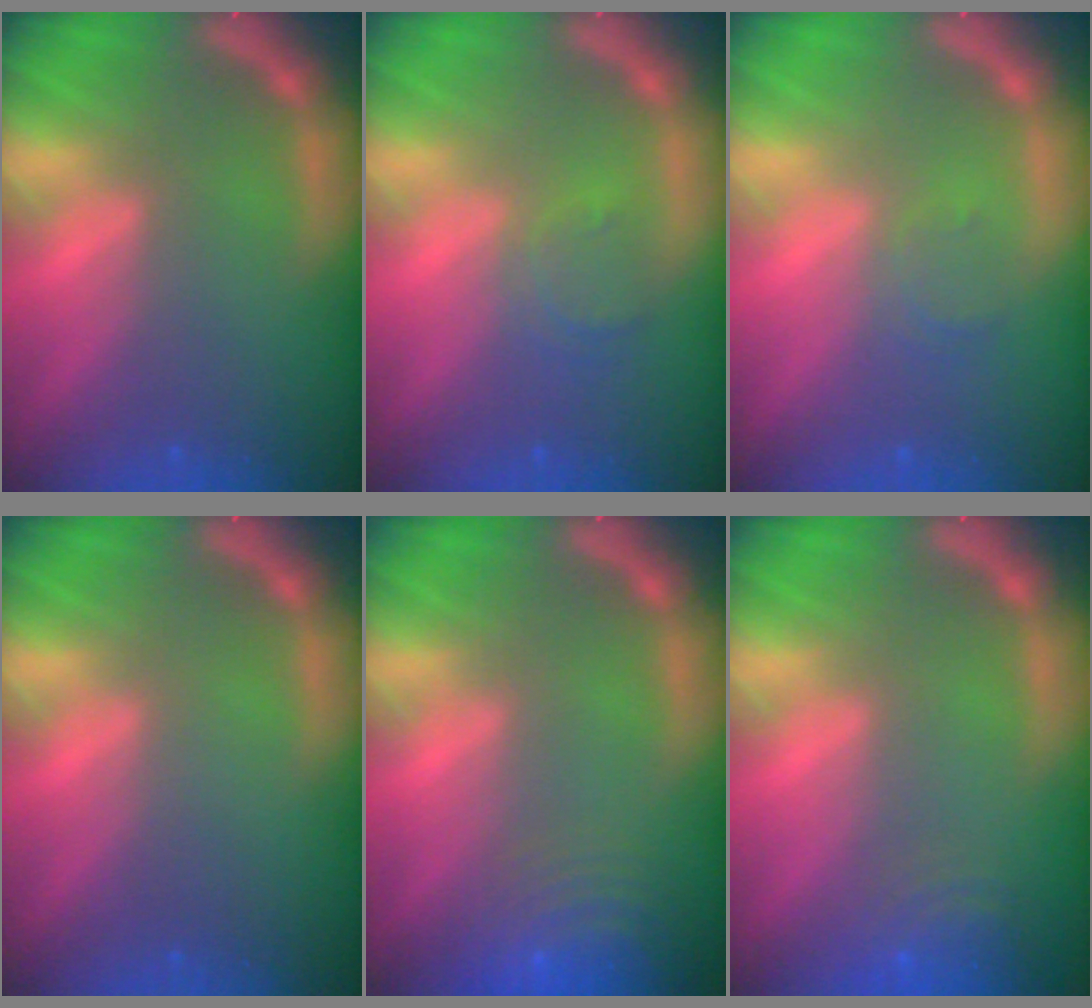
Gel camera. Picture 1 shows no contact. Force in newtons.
{"total": 2.4}
{"total": 1.5}
{"total": 0.0}
{"total": 10.0}
{"total": 4.5}